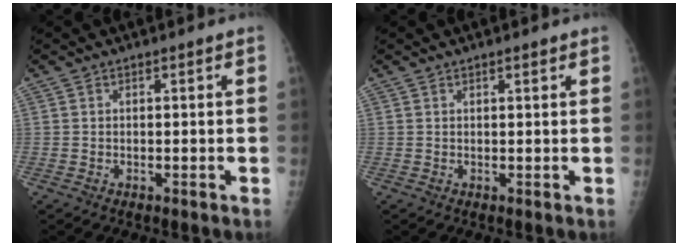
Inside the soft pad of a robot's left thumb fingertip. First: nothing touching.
{"total": 1.0, "force": [0.7, 0.2, 0.7], "torque": [-0.010, -0.004, 0.012]}